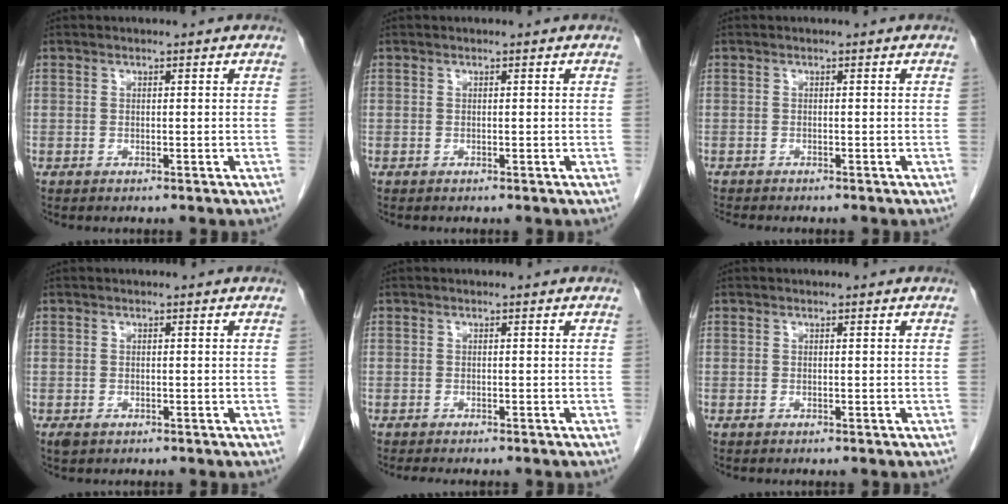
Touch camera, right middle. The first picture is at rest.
{"total": 0.0}
{"total": 3.0, "force": [-2.7, 0.4, 1.2], "torque": [-0.022, -0.007, -0.039]}
{"total": 1.2, "force": [-0.6, 0.7, 0.7], "torque": [-0.013, 0.000, -0.004]}
{"total": 4.5, "force": [-3.8, 0.9, 2.2], "torque": [-0.026, -0.009, -0.052]}
{"total": 0.0}